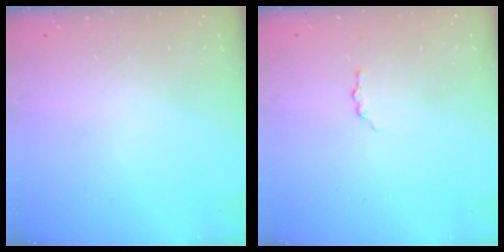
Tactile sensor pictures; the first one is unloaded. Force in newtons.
{"total": 2.9, "press": 2.9, "slide": 0.3}